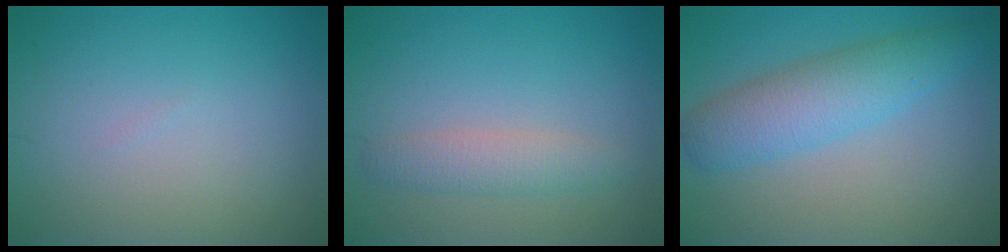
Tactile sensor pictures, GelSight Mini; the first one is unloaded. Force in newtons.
{"total": 2.4, "press": 2.4, "slide": 0.0}
{"total": 5.0, "press": 5.0, "slide": 0.1}